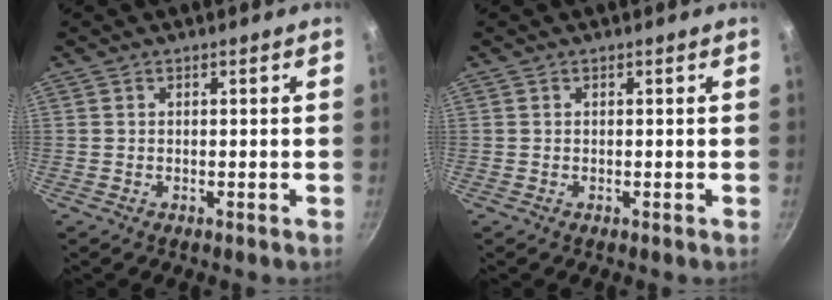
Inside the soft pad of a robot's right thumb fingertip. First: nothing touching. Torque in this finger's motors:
{"motor_torque": [0.00, 0.00, -0.02, 0.02, 0.04]}